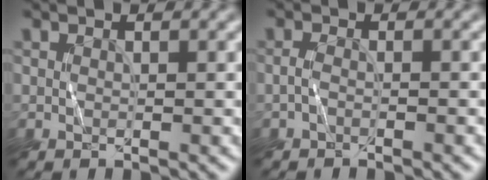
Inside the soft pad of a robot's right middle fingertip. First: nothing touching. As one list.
[{"total": 1.0, "force": [-0.9, -0.4, -0.1], "torque": [-0.009, 0.002, -0.018]}]